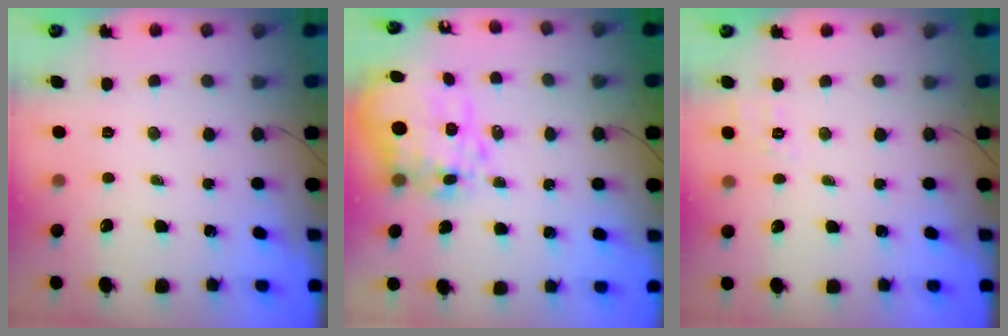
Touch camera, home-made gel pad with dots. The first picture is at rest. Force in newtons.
{"total": 17.6, "press": 17.2, "slide": 3.4}
{"total": 2.3, "press": 1.3, "slide": 1.9}